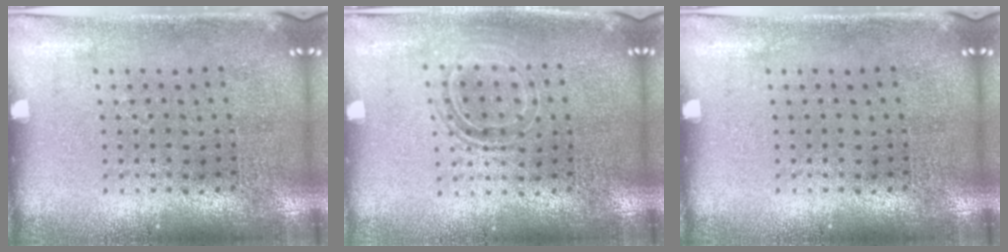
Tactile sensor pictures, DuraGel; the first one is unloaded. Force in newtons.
{"total": 1.5, "press": 1.2, "slide": 0.9}
{"total": 0.0}